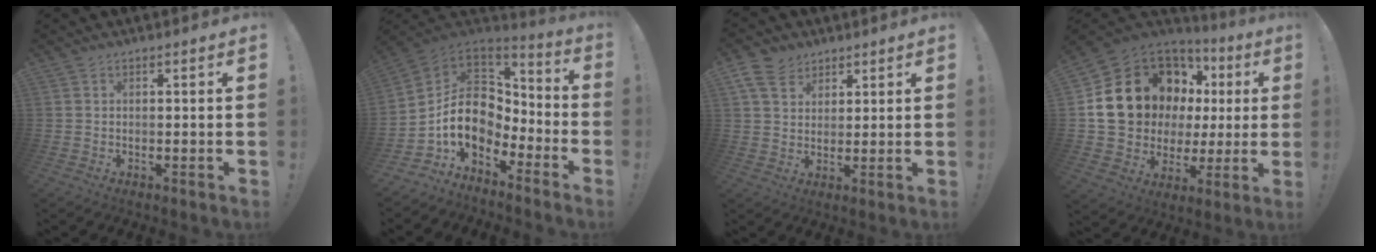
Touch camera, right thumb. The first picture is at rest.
{"total": 14.4, "force": [-1.4, 10.6, 9.6], "torque": [-0.177, -0.006, -0.017]}
{"total": 8.6, "force": [5.3, 6.1, 3.0], "torque": [-0.049, -0.026, 0.105]}
{"total": 21.4, "force": [8.0, 15.5, 12.5], "torque": [-0.205, -0.041, 0.188]}